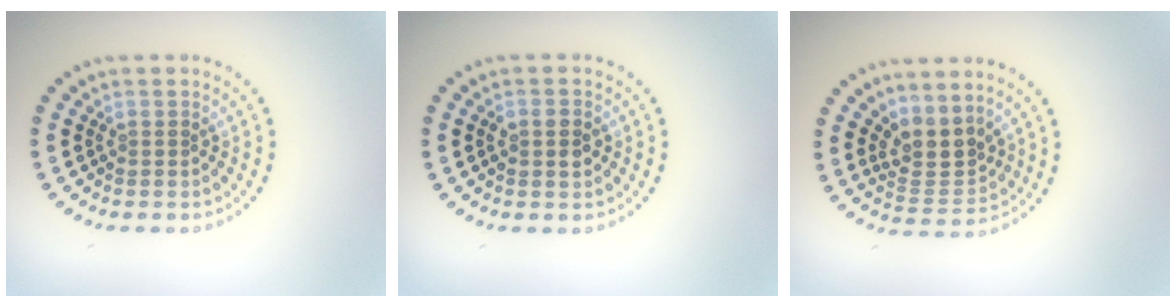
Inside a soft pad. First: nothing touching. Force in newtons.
{"total": 1.4, "press": 1.4, "slide": 0.1}
{"total": 3.2, "press": 2.4, "slide": 2.1}